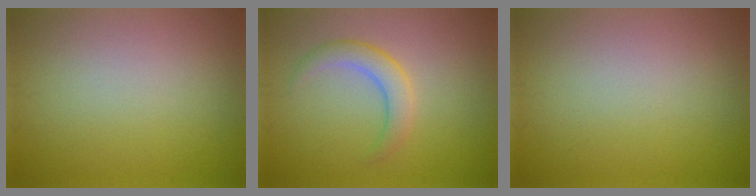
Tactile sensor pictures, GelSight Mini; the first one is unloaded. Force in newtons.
{"total": 2.7, "press": 2.7, "slide": 0.1}
{"total": 0.0}